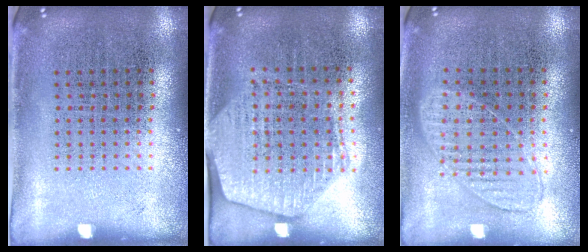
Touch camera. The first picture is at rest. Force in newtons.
{"total": 1.7, "press": 1.5, "slide": 0.8}
{"total": 0.9, "press": 0.9, "slide": 0.4}